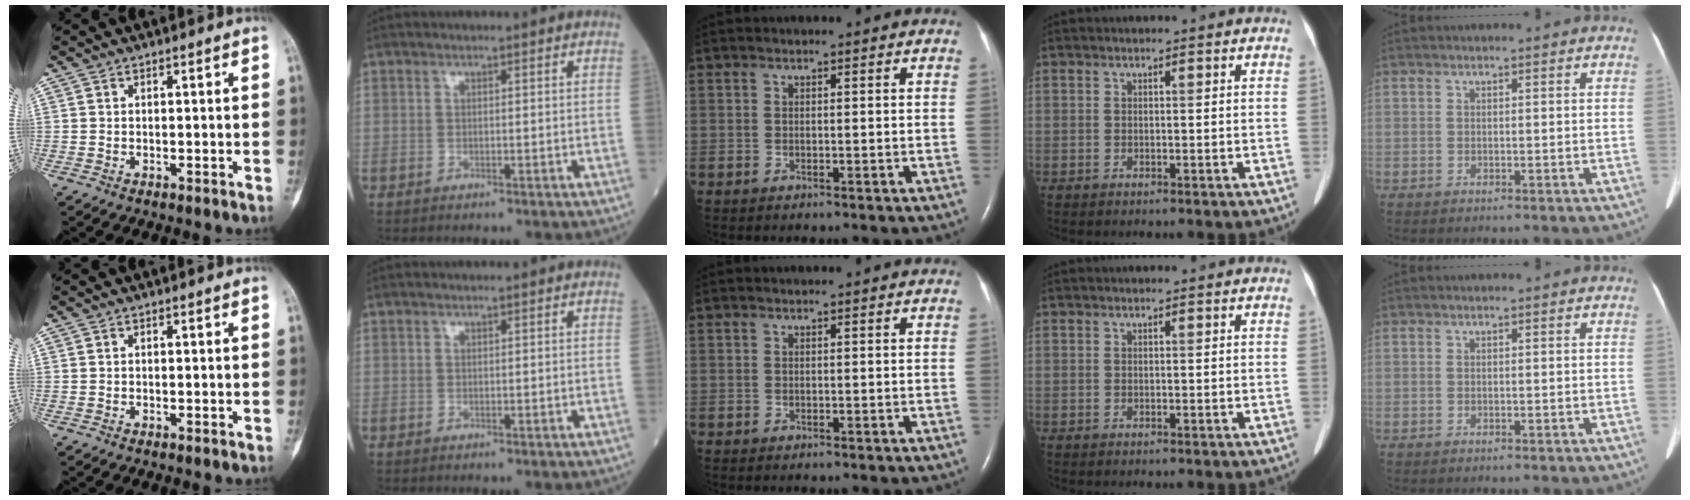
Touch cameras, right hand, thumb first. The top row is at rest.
{}